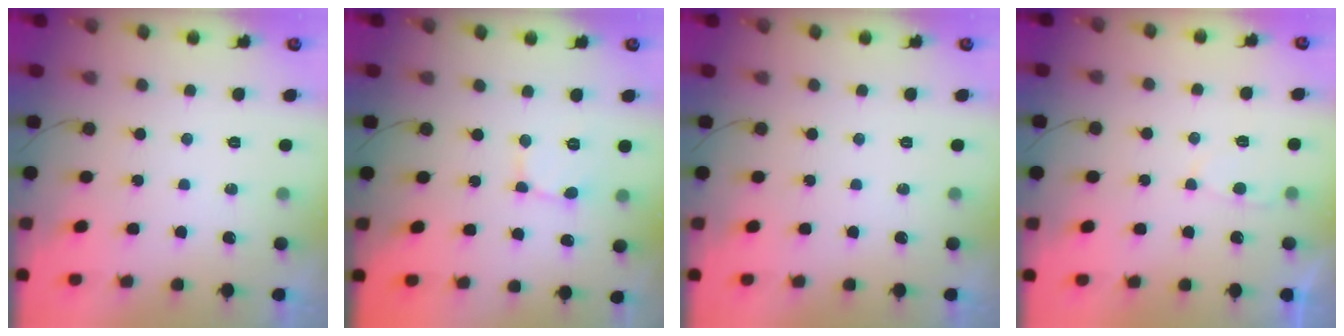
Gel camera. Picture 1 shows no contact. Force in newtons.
{"total": 2.1, "press": 2.1, "slide": 0.2}
{"total": 0.0}
{"total": 3.0, "press": 2.9, "slide": 0.5}